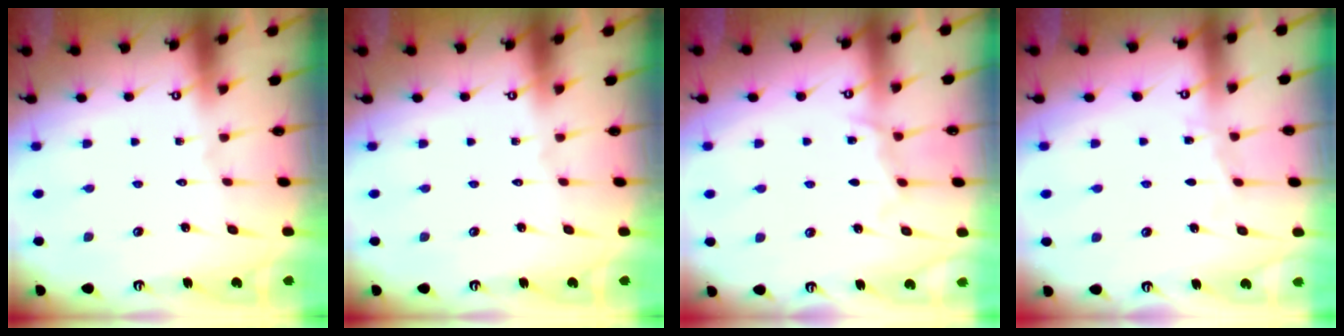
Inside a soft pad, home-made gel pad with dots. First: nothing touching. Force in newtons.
{"total": 0.0}
{"total": 6.1, "press": 6.1, "slide": 0.6}
{"total": 4.4, "press": 4.3, "slide": 0.6}